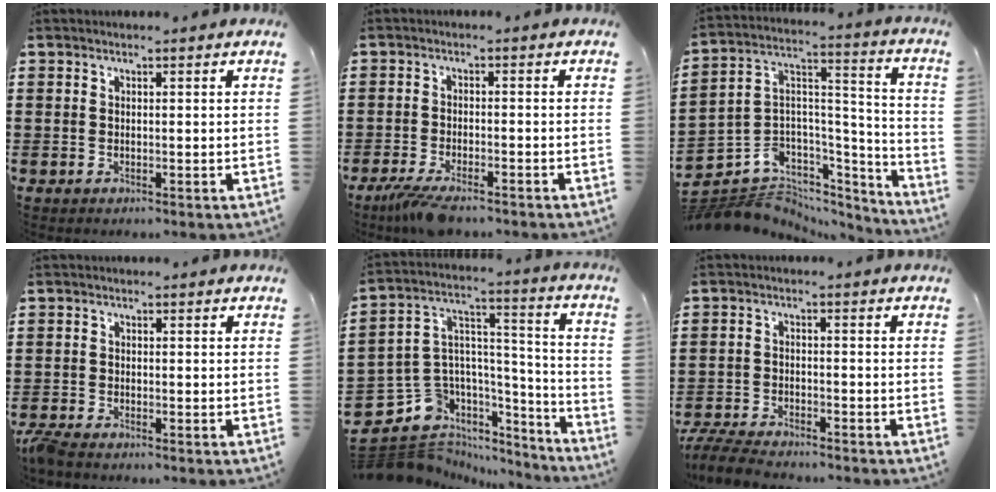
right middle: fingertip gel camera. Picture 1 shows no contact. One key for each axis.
{"total": 4.4, "fx": -3.5, "fy": 0.7, "fz": 2.5, "tx": -0.067, "ty": -0.011, "tz": -0.073}
{"total": 6.5, "fx": -5.1, "fy": 3.9, "fz": 0.3, "tx": -0.025, "ty": -0.011, "tz": -0.101}
{"total": 2.2, "fx": -2.1, "fy": 0.3, "fz": 0.8, "tx": -0.029, "ty": -0.002, "tz": -0.046}
{"total": 9.9, "fx": -6.8, "fy": 7.0, "fz": 1.6, "tx": -0.074, "ty": -0.004, "tz": -0.128}
{"total": 5.6, "fx": -5.4, "fy": 0.8, "fz": 1.4, "tx": -0.037, "ty": 0.002, "tz": -0.109}